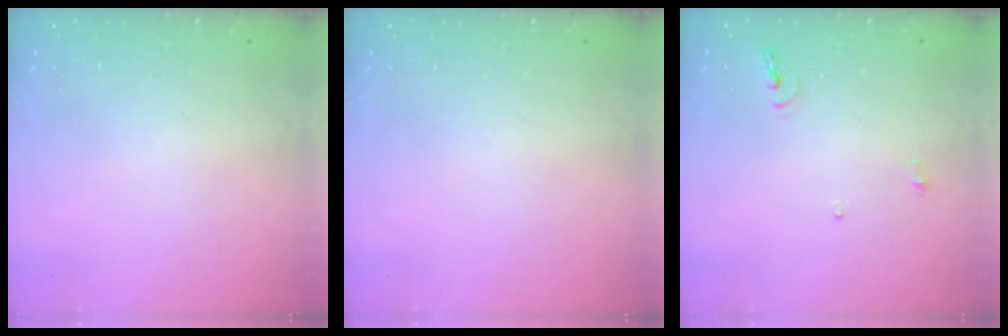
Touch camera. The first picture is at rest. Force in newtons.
{"total": 0.0}
{"total": 6.6, "press": 6.6, "slide": 0.7}